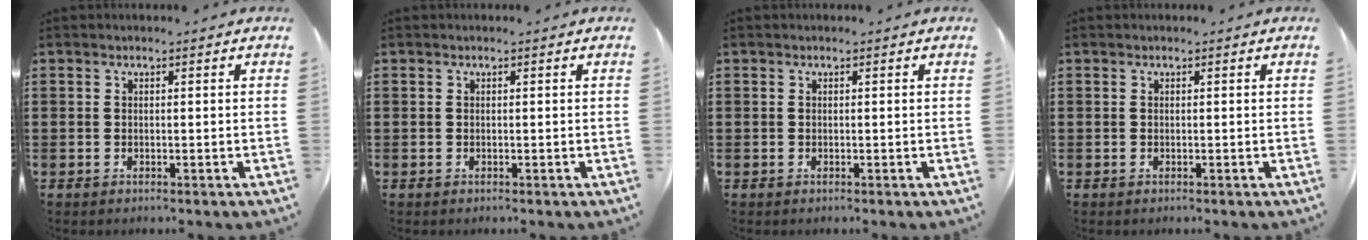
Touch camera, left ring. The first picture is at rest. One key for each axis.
{"total": 0.0}
{"total": 0.0}
{"total": 0.0}